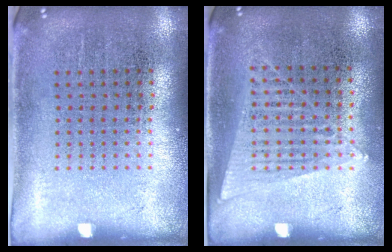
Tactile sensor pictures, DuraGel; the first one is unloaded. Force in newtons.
{"total": 1.2, "press": 1.1, "slide": 0.5}